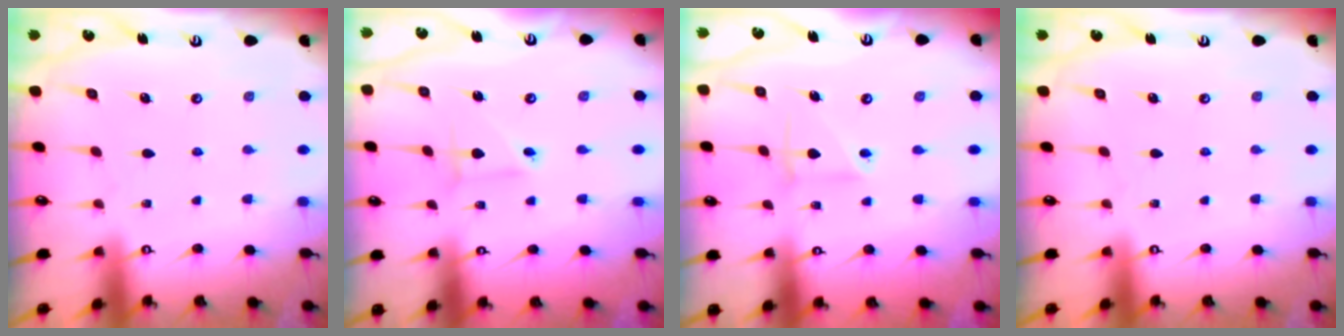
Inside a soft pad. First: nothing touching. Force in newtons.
{"total": 3.0, "press": 3.0, "slide": 0.3}
{"total": 5.7, "press": 5.6, "slide": 1.1}
{"total": 0.0}